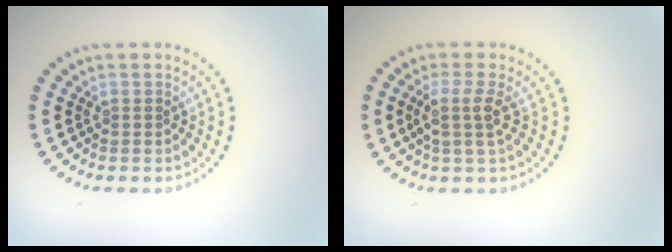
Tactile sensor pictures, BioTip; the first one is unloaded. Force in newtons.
{"total": 2.3, "press": 1.8, "slide": 1.3}